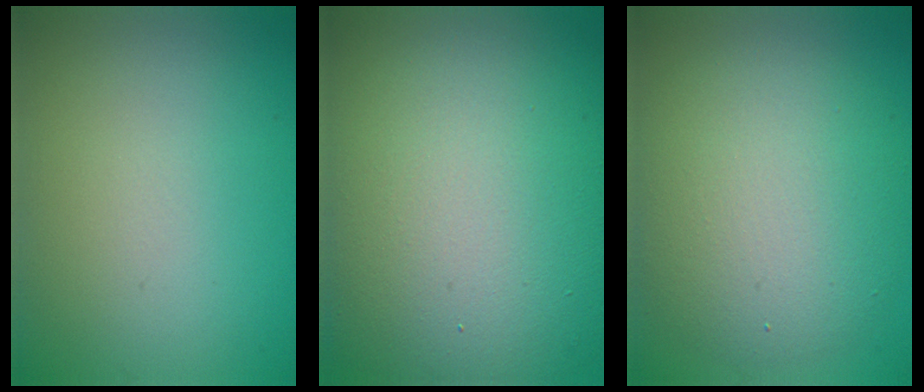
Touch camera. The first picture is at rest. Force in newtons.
{"total": 17.4, "press": 17.3, "slide": 1.0}
{"total": 7.6, "press": 7.6, "slide": 0.2}